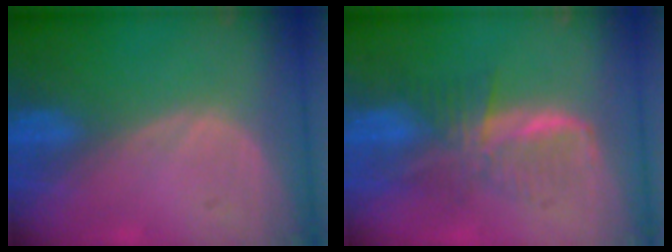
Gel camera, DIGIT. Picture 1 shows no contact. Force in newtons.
{"total": 6.5, "press": 6.3, "slide": 1.6}